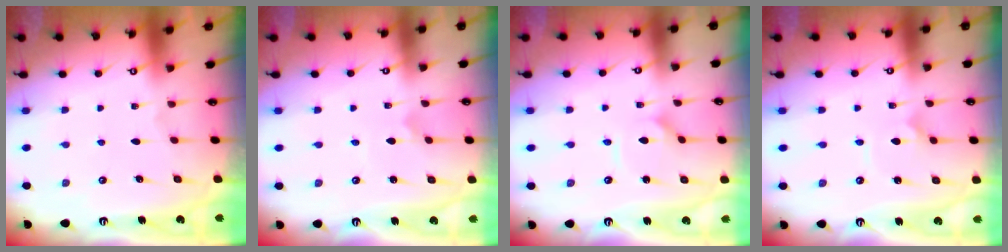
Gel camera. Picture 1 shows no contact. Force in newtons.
{"total": 0.8, "press": 0.8, "slide": 0.0}
{"total": 2.7, "press": 2.6, "slide": 0.3}
{"total": 2.3, "press": 2.3, "slide": 0.2}